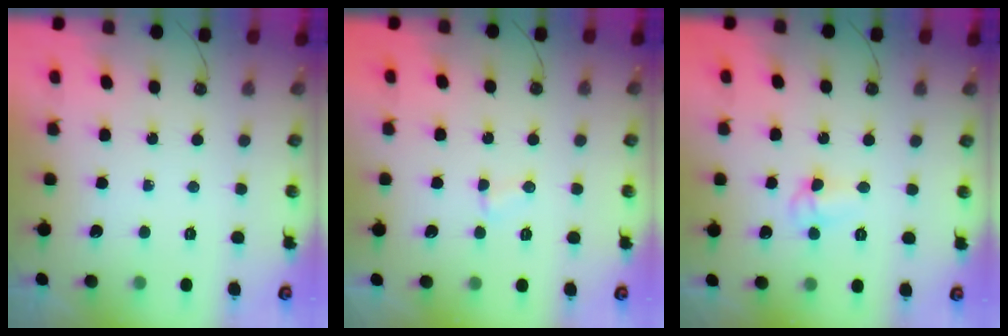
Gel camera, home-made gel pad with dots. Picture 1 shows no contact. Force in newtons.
{"total": 2.8, "press": 2.8, "slide": 0.3}
{"total": 5.0, "press": 4.9, "slide": 0.7}